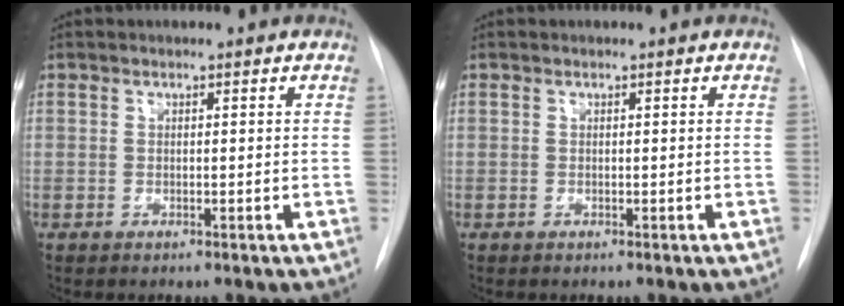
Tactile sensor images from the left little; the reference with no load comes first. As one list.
[{"total": 0.0}]